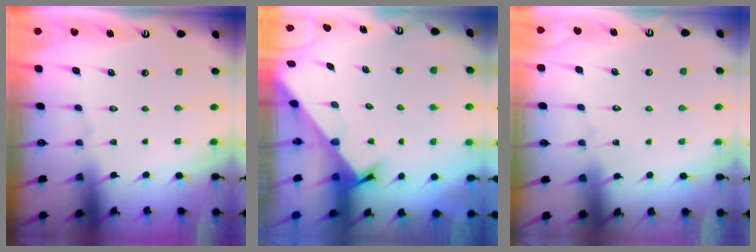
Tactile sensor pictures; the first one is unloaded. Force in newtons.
{"total": 2.4, "press": 2.4, "slide": 0.2}
{"total": 6.1, "press": 6.1, "slide": 0.5}